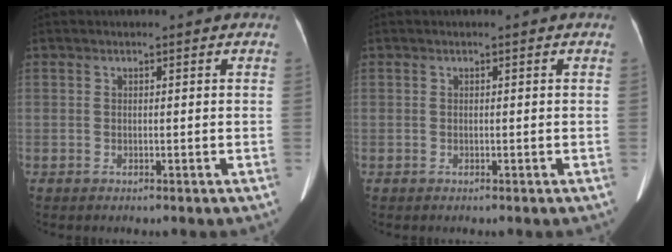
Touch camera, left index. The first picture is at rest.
{"total": 0.0}